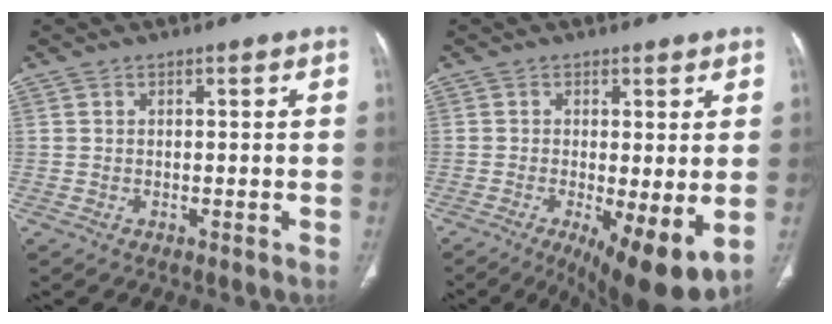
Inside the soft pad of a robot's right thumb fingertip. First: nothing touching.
{"total": 11.0, "force": [-2.7, 3.2, 10.2], "torque": [-0.156, -0.027, -0.034]}